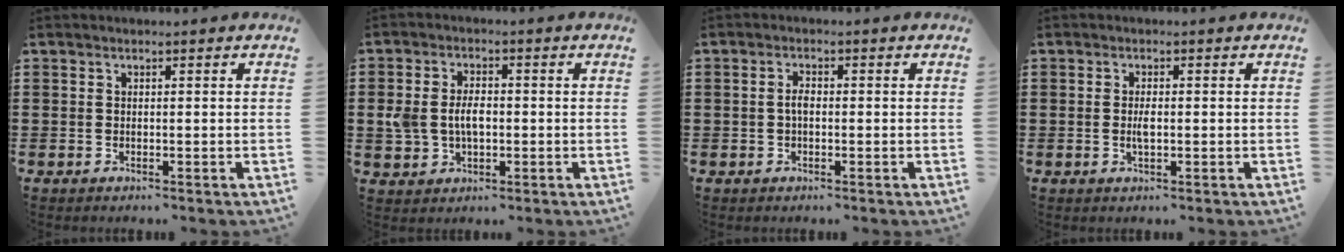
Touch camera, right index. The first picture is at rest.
{"total": 5.1, "force": [-0.2, 3.4, 3.8], "torque": [-0.082, 0.001, -0.010]}
{"total": 2.0, "force": [-0.2, 0.8, 1.8], "torque": [-0.035, 0.001, -0.005]}
{"total": 2.2, "force": [-0.2, 0.7, 2.1], "torque": [-0.046, -0.004, -0.006]}